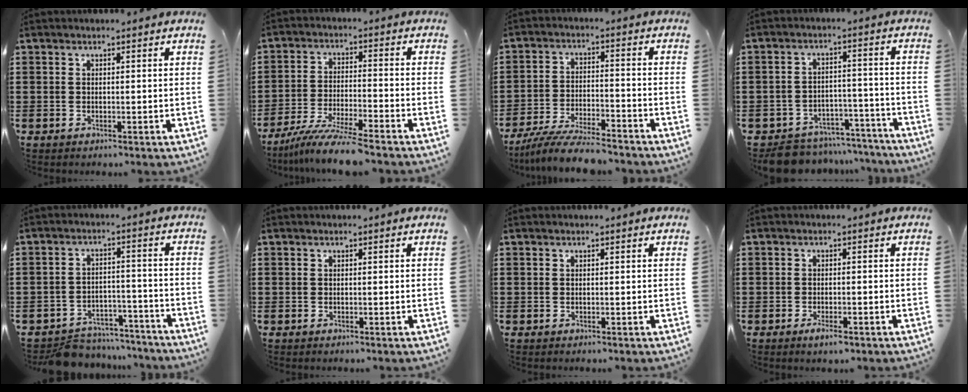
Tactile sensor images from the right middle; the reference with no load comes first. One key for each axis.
{"total": 8.1, "fx": -7.1, "fy": 0.0, "fz": 4.0, "tx": -0.081, "ty": -0.007, "tz": -0.137}
{"total": 8.0, "fx": -7.3, "fy": 1.0, "fz": 3.0, "tx": -0.055, "ty": 0.011, "tz": -0.140}
{"total": 7.5, "fx": -7.2, "fy": 1.8, "fz": 0.9, "tx": -0.010, "ty": 0.028, "tz": -0.140}
{"total": 6.4, "fx": -6.2, "fy": 1.3, "fz": 0.4, "tx": -0.007, "ty": 0.019, "tz": -0.125}
{"total": 0.0}
{"total": 0.0}
{"total": 3.3, "fx": -2.2, "fy": 1.1, "fz": 2.2, "tx": -0.043, "ty": 0.002, "tz": -0.042}